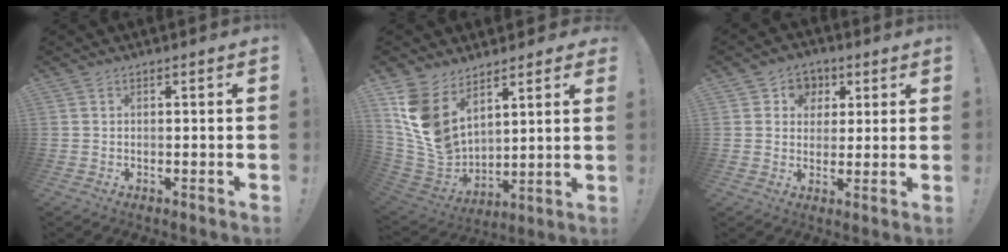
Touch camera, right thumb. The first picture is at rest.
{"total": 15.9, "force": [6.3, 11.4, 9.0], "torque": [-0.180, -0.046, 0.123]}
{"total": 6.9, "force": [1.6, 6.6, 1.2], "torque": [-0.010, -0.007, 0.034]}